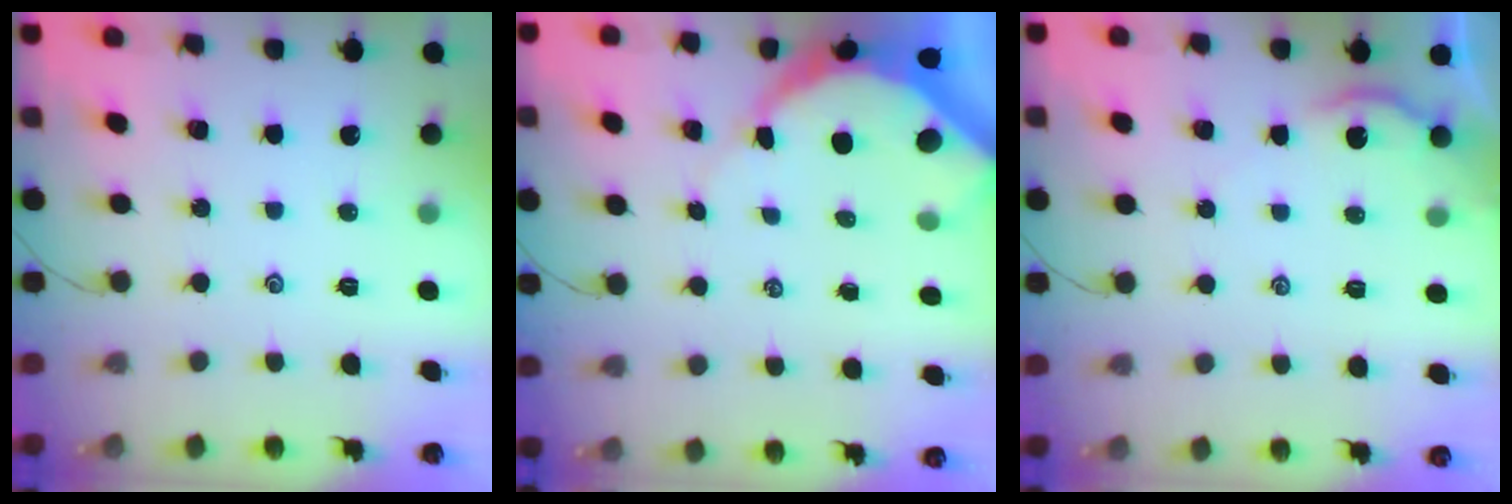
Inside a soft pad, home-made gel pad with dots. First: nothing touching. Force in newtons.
{"total": 8.2, "press": 8.1, "slide": 0.8}
{"total": 2.3, "press": 2.2, "slide": 0.4}